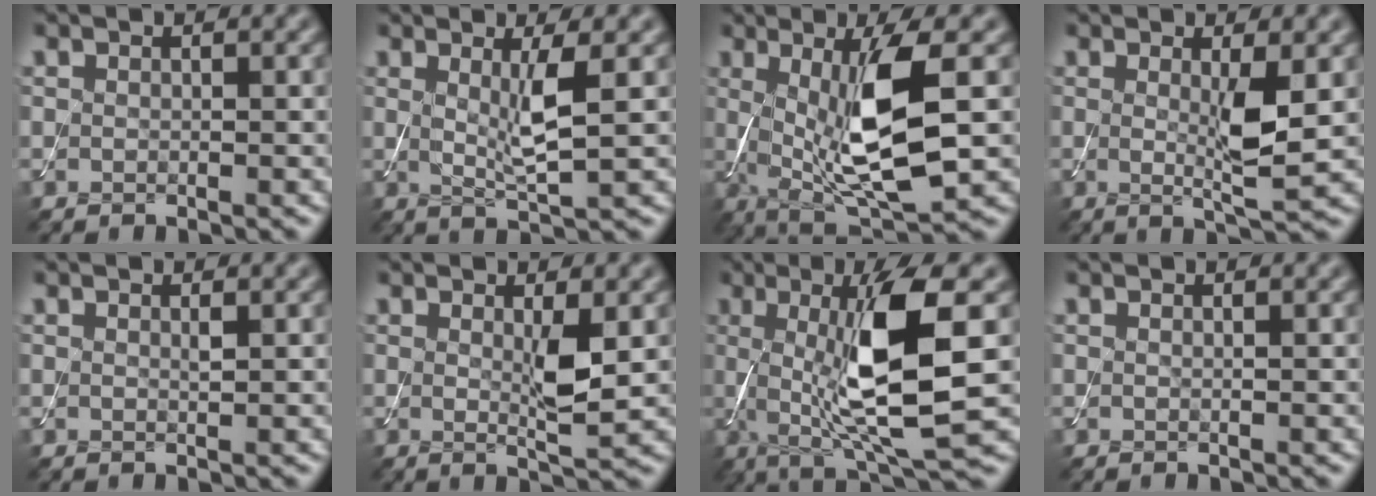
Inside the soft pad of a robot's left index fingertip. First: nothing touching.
{"total": 3.5, "force": [0.8, 0.6, 3.4], "torque": [-0.063, -0.014, 0.016]}
{"total": 9.9, "force": [0.5, 2.7, 9.5], "torque": [-0.166, -0.011, 0.016]}
{"total": 3.8, "force": [0.2, 0.5, 3.8], "torque": [-0.068, -0.011, 0.007]}
{"total": 0.5, "force": [0.2, 0.1, 0.5], "torque": [-0.007, 0.000, 0.003]}
{"total": 3.0, "force": [0.4, 0.5, 2.9], "torque": [-0.055, -0.009, 0.009]}
{"total": 10.5, "force": [0.4, 2.1, 10.2], "torque": [-0.166, -0.006, 0.016]}
{"total": 0.0}